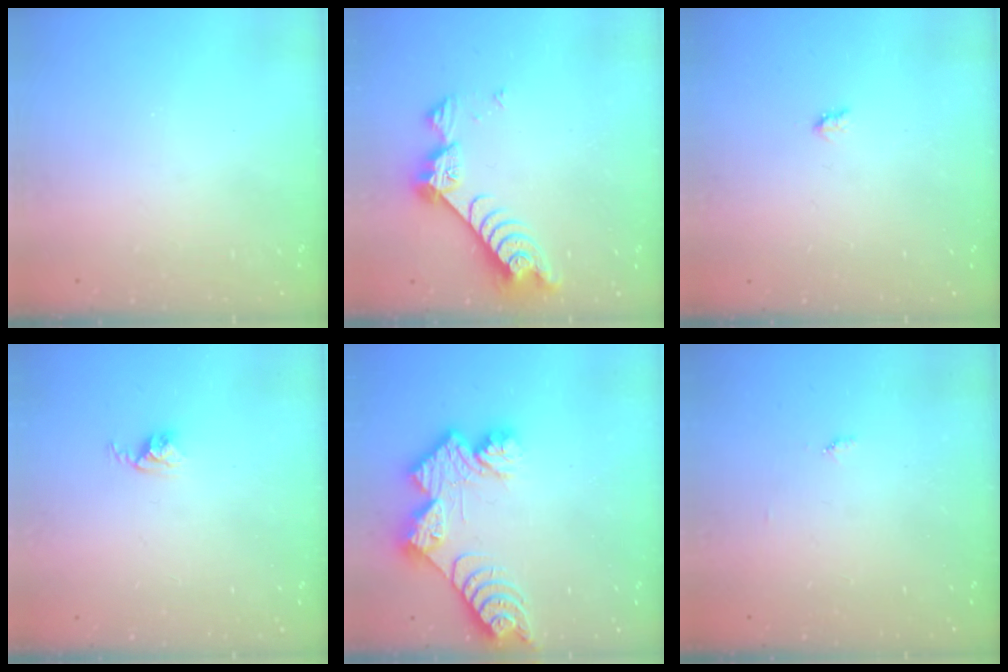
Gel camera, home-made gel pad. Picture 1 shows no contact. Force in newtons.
{"total": 7.4, "press": 7.3, "slide": 0.9}
{"total": 1.9, "press": 1.9, "slide": 0.3}
{"total": 2.5, "press": 2.5, "slide": 0.4}
{"total": 11.5, "press": 11.4, "slide": 1.0}
{"total": 4.5, "press": 4.5, "slide": 0.6}